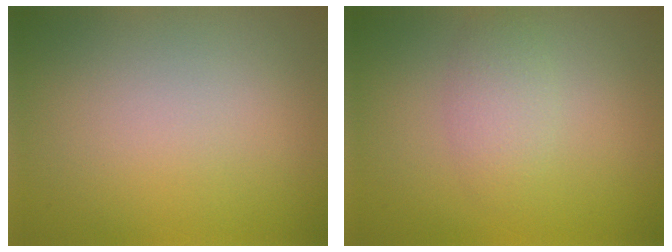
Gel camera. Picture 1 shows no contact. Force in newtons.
{"total": 2.0, "press": 2.0, "slide": 0.0}